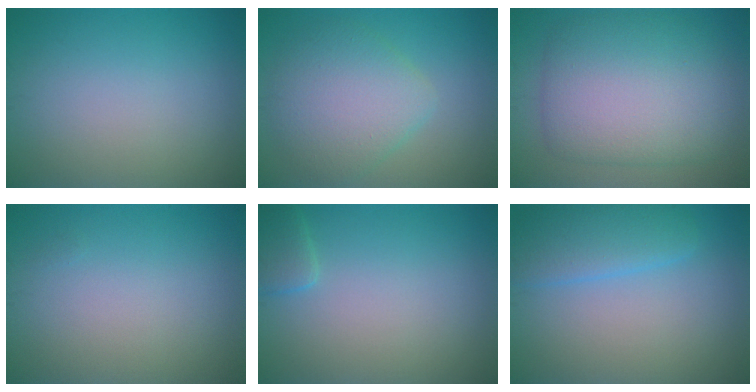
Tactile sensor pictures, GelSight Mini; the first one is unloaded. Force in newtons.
{"total": 5.7, "press": 5.7, "slide": 0.2}
{"total": 9.3, "press": 9.3, "slide": 0.2}
{"total": 0.0}
{"total": 1.7, "press": 1.7, "slide": 0.2}
{"total": 2.7, "press": 2.7, "slide": 0.0}